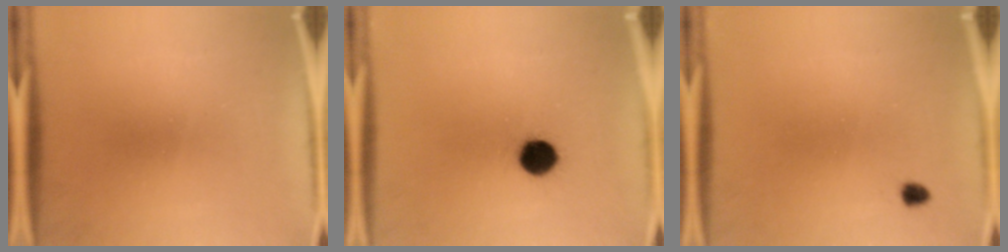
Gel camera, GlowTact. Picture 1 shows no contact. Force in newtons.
{"total": 6.8}
{"total": 1.2}